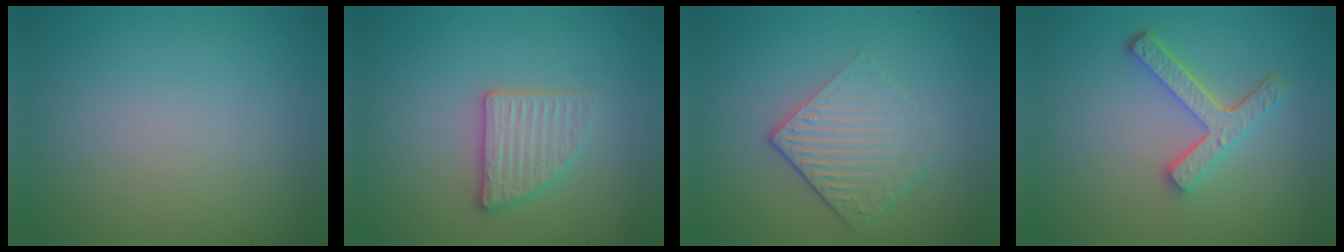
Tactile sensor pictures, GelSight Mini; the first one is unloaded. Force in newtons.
{"total": 2.8, "press": 2.7, "slide": 0.9}
{"total": 3.8, "press": 2.8, "slide": 2.6}
{"total": 4.2, "press": 3.3, "slide": 2.6}